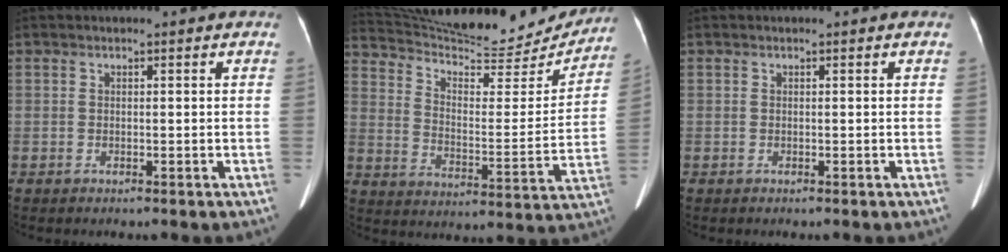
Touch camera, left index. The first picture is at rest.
{"total": 25.2, "force": [23.8, 4.3, 7.1], "torque": [-0.122, -0.045, 0.330]}
{"total": 0.0}